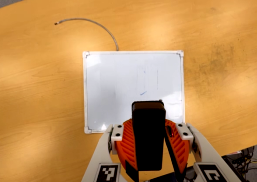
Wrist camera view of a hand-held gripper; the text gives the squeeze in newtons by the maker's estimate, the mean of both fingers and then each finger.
{"total": 8.3, "left": 8.3, "right": 8.3}